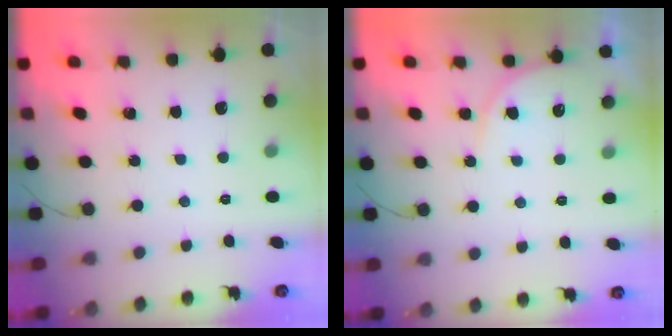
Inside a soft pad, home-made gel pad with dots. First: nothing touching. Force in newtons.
{"total": 5.5, "press": 5.5, "slide": 0.4}